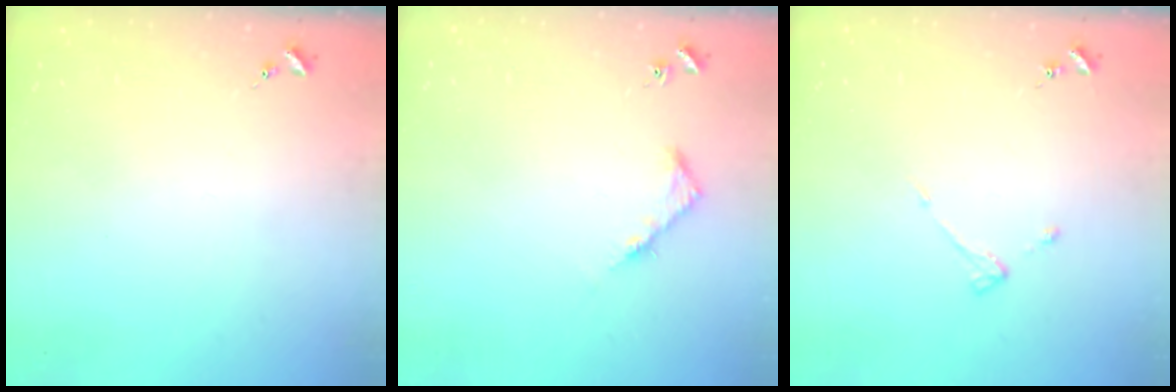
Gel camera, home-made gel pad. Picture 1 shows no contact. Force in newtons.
{"total": 4.3, "press": 4.3, "slide": 0.4}
{"total": 2.9, "press": 2.9, "slide": 0.5}